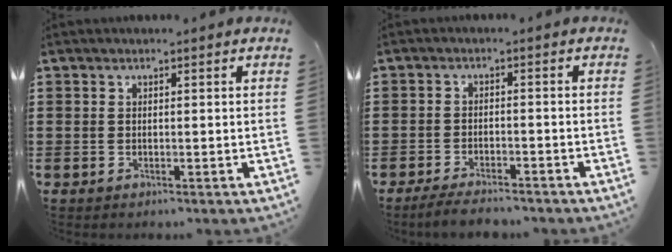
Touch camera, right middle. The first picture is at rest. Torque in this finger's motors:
{"motor_torque": [0.41, -0.13, 0.16, 0.02]}